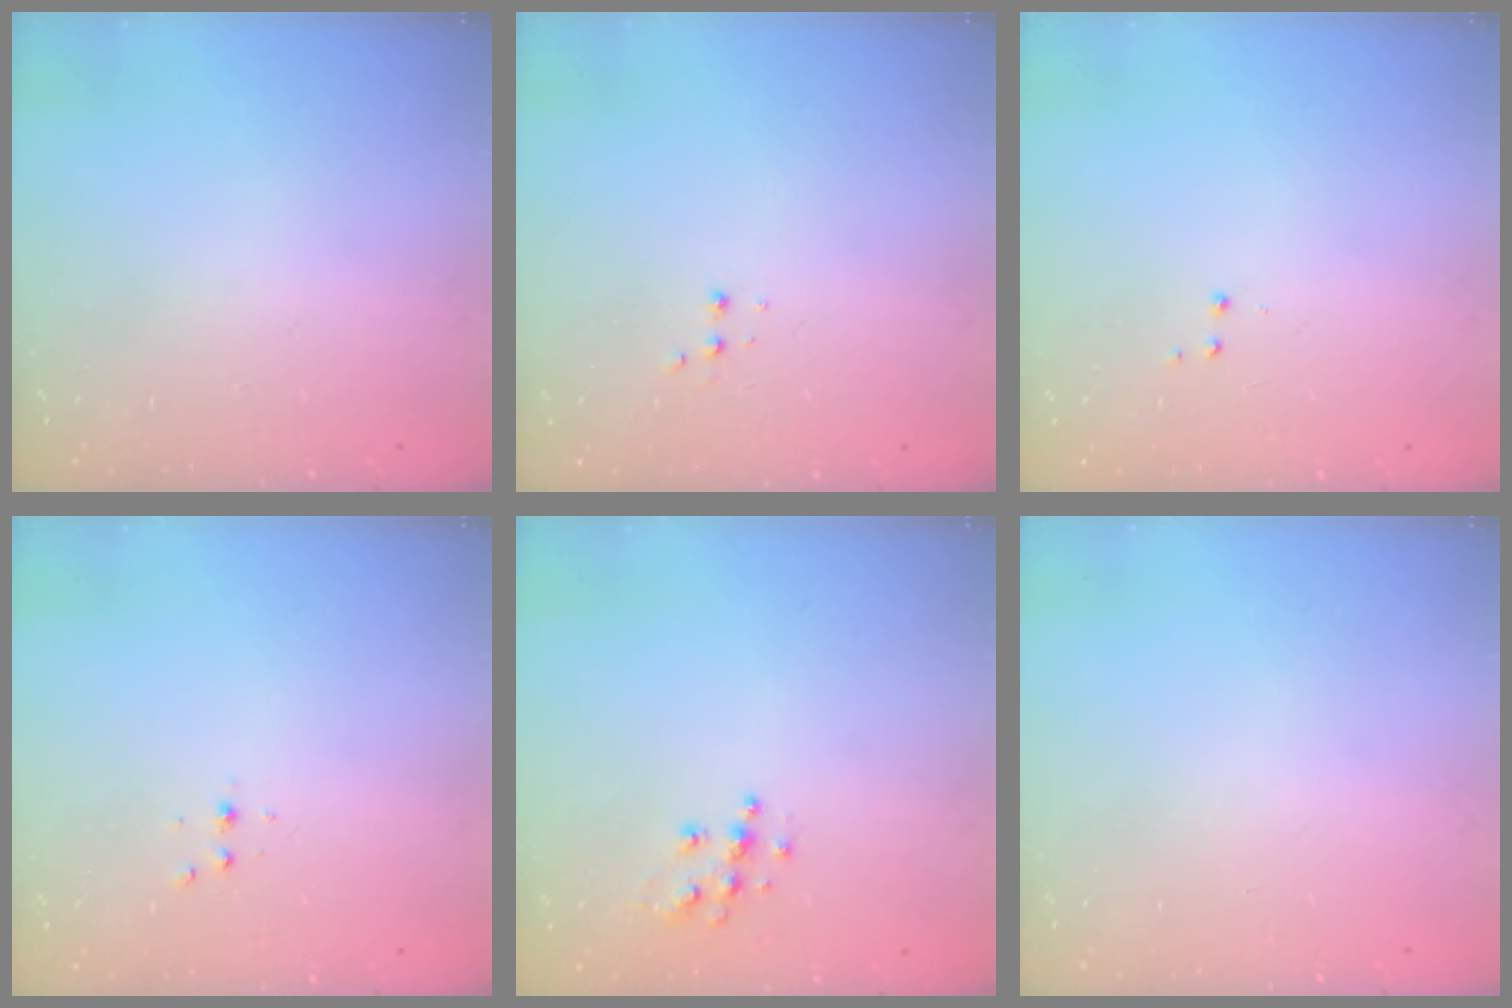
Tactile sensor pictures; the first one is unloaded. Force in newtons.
{"total": 2.5, "press": 2.4, "slide": 0.8}
{"total": 2.9, "press": 2.8, "slide": 0.7}
{"total": 2.3, "press": 2.3, "slide": 0.3}
{"total": 7.7, "press": 7.7, "slide": 0.3}
{"total": 0.0}